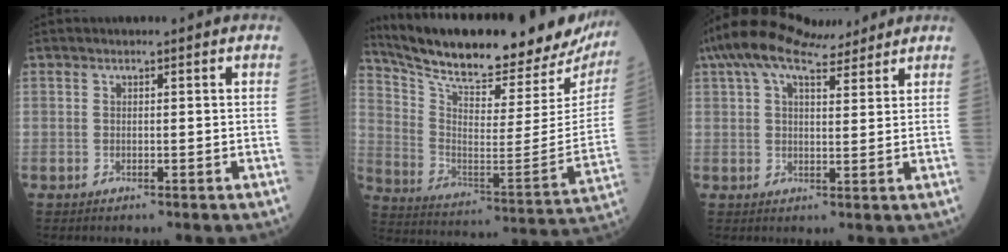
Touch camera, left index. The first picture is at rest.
{"total": 30.1, "force": [26.9, 5.9, 12.2], "torque": [-0.215, -0.072, 0.368]}
{"total": 11.7, "force": [9.4, 3.2, 6.2], "torque": [-0.118, 0.046, 0.155]}